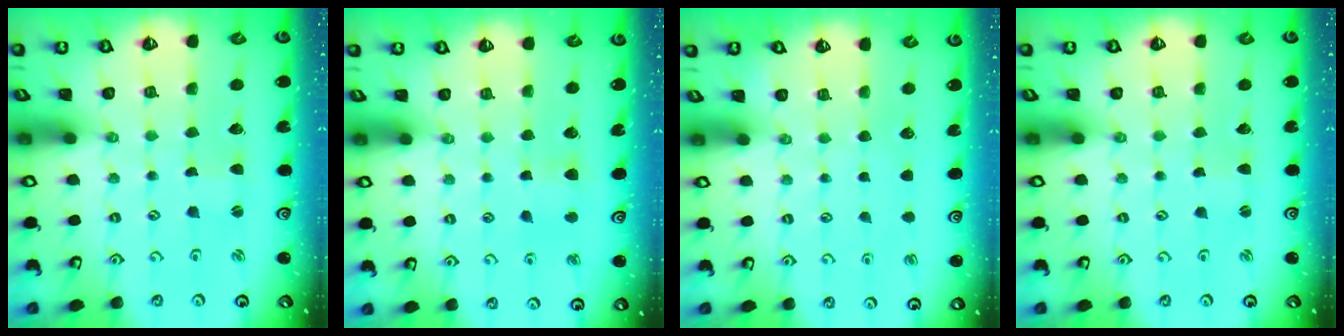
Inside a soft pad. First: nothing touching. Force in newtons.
{"total": 4.9, "press": 4.8, "slide": 1.1}
{"total": 0.0}
{"total": 0.9, "press": 0.9, "slide": 0.2}